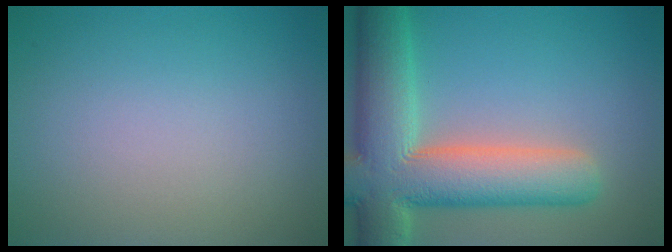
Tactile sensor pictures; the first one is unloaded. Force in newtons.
{"total": 11.2, "press": 11.2, "slide": 1.2}